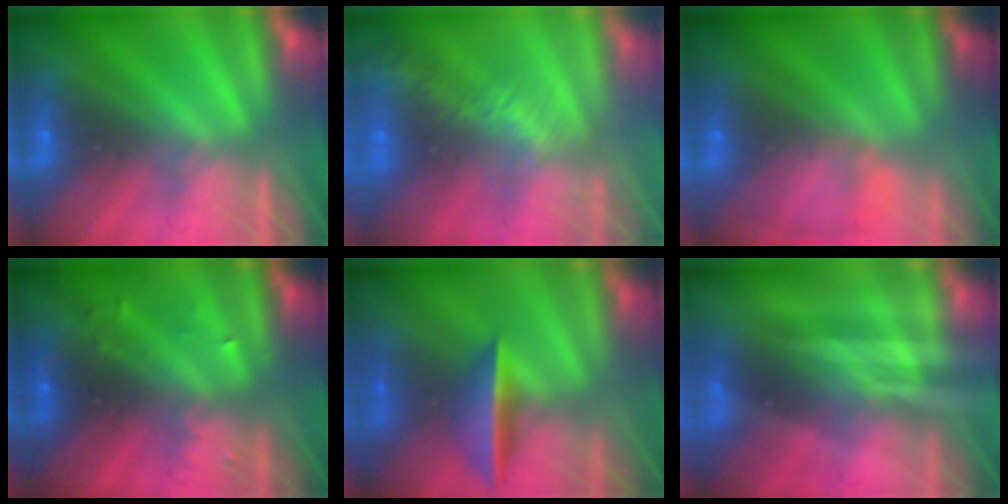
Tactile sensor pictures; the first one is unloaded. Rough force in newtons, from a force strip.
{"total": 3.1}
{"total": 8.7}
{"total": 2.9}
{"total": 1.2}
{"total": 2.1}